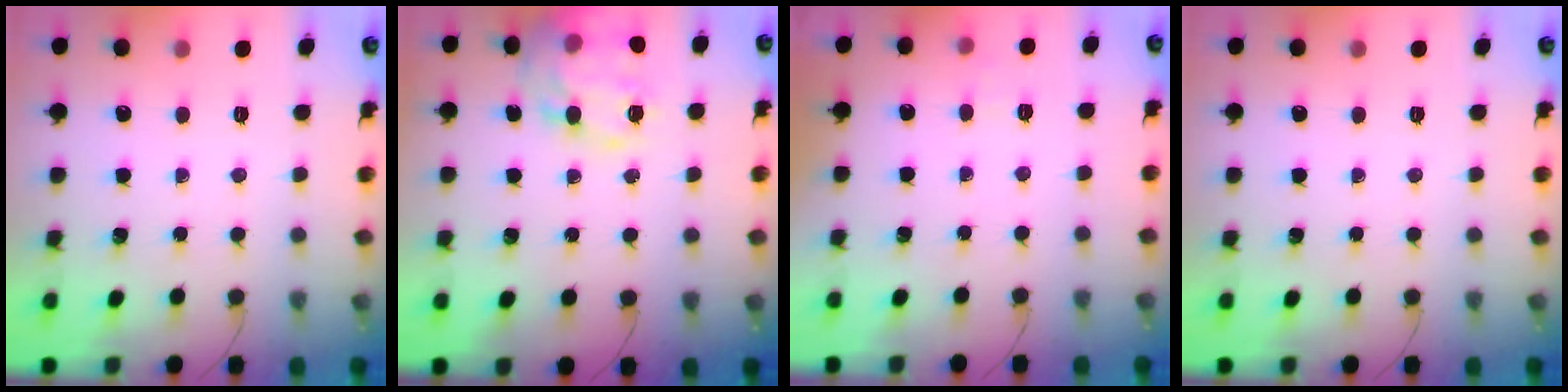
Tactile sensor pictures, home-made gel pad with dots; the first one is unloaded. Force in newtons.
{"total": 20.0, "press": 19.9, "slide": 2.1}
{"total": 4.5, "press": 4.3, "slide": 1.1}
{"total": 0.0}